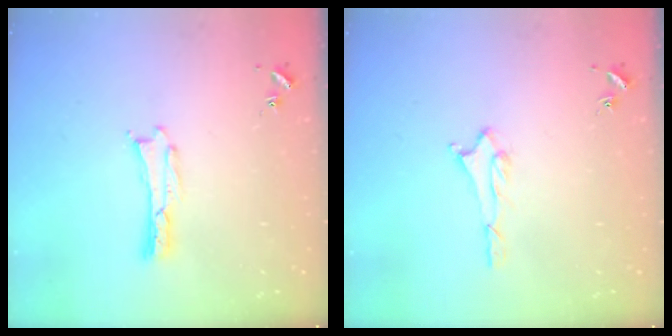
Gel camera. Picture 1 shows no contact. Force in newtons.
{"total": 1.6, "press": 1.6, "slide": 0.2}